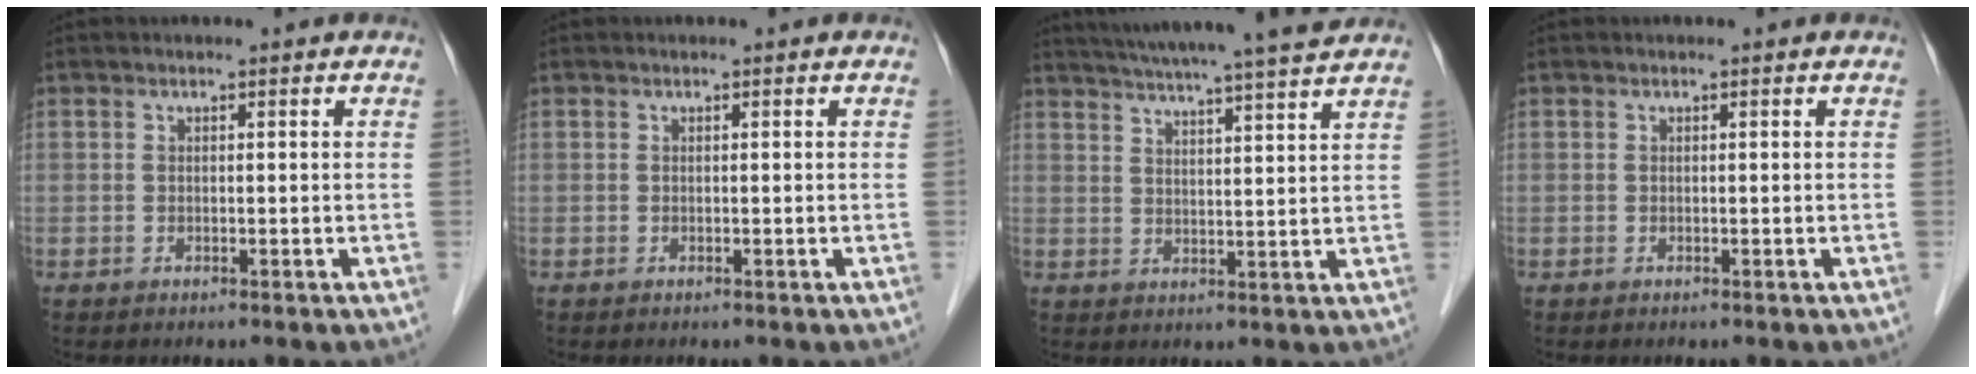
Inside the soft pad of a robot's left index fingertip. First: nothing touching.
{"total": 0.0}
{"total": 16.2, "force": [14.5, -0.7, 7.0], "torque": [-0.122, 0.002, 0.200]}
{"total": 0.0}